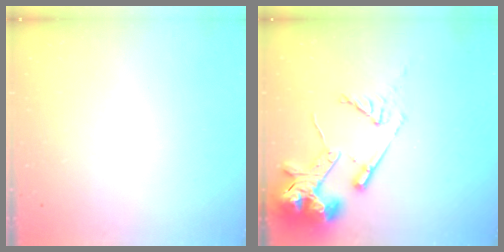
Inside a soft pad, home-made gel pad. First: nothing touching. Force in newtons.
{"total": 14.8, "press": 14.7, "slide": 1.8}